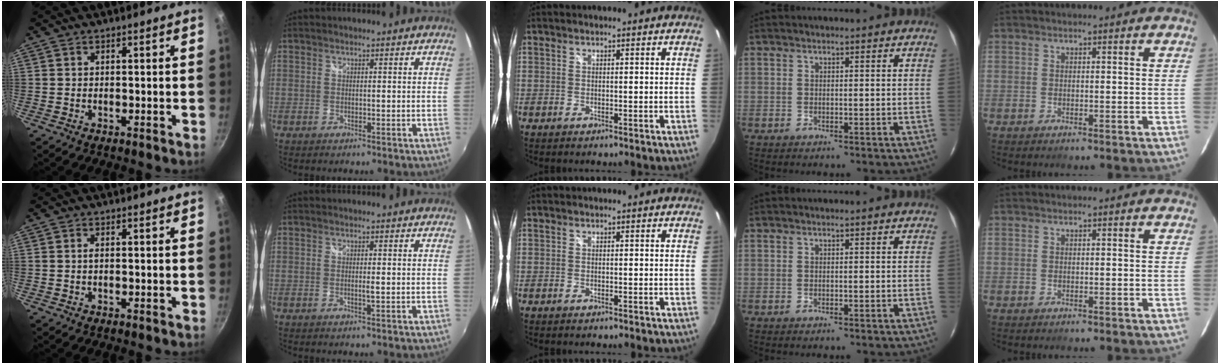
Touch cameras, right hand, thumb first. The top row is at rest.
{"thumb": {"total": 0.6, "force": [0.1, 0.2, 0.6], "torque": [-0.012, 0.001, 0.001]}, "index": {"total": 1.1, "force": [-0.1, -0.2, 1.1], "torque": [-0.019, -0.003, -0.002]}}